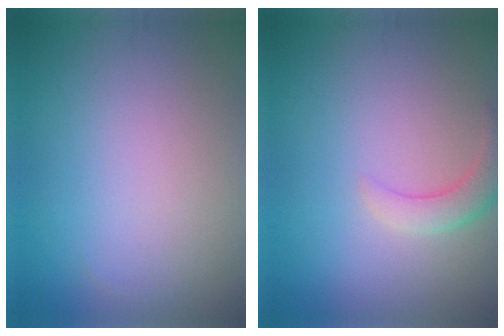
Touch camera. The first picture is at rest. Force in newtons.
{"total": 2.4, "press": 2.4, "slide": 0.2}